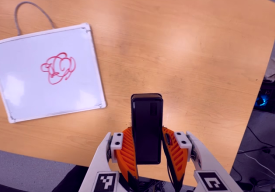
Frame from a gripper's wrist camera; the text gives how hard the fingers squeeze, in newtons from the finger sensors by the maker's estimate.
{"total": 4.6, "left": 3.5, "right": 5.6}